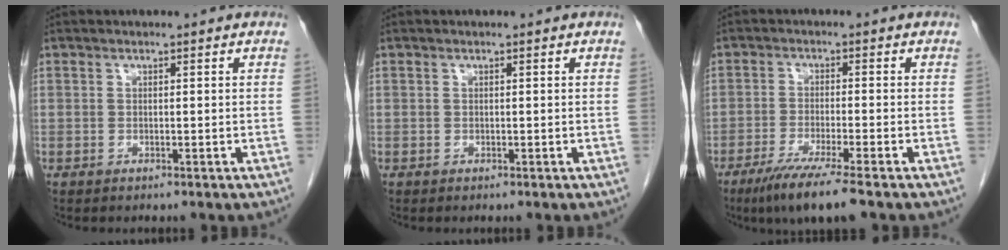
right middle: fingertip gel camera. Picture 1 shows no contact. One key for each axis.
{"total": 0.0}
{"total": 7.7, "fx": -5.4, "fy": -0.5, "fz": 5.5, "tx": -0.098, "ty": -0.025, "tz": -0.095}